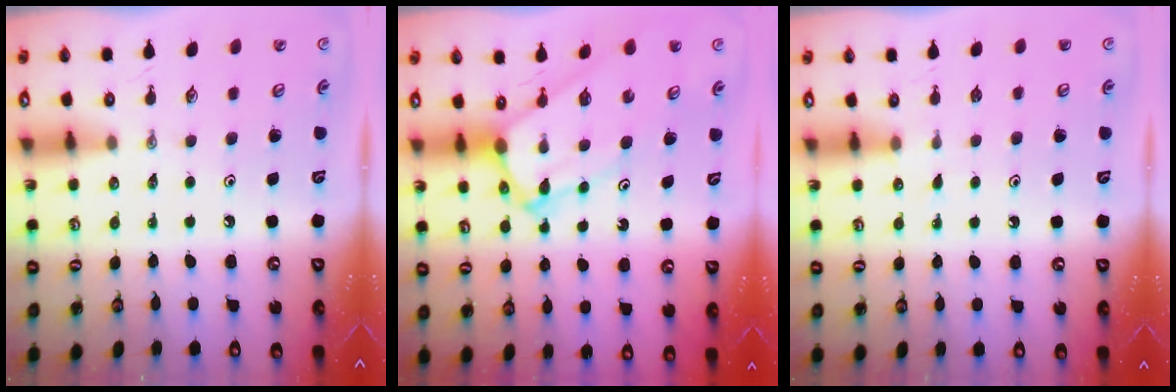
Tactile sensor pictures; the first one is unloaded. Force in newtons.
{"total": 8.5, "press": 8.4, "slide": 0.8}
{"total": 1.7, "press": 1.6, "slide": 0.2}